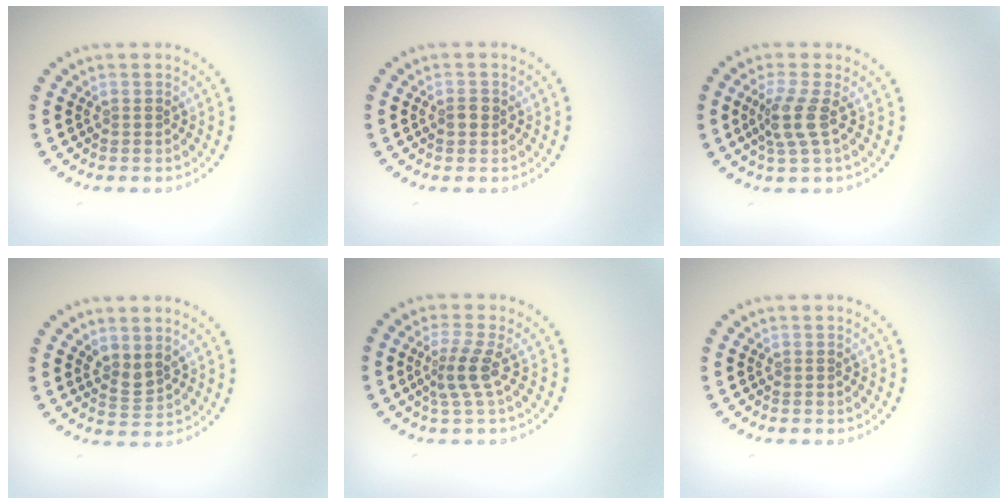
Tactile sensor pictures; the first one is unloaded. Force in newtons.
{"total": 1.0, "press": 1.0, "slide": 0.0}
{"total": 2.7, "press": 2.1, "slide": 1.8}
{"total": 1.9, "press": 1.4, "slide": 1.3}
{"total": 2.6, "press": 1.8, "slide": 1.8}
{"total": 0.0}